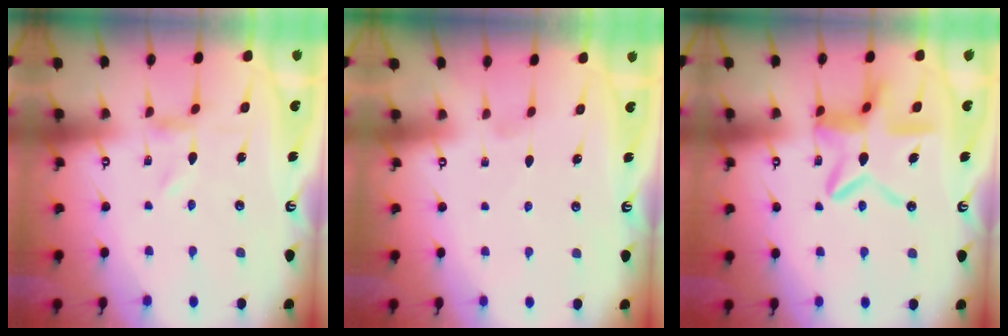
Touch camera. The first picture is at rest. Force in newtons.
{"total": 0.0}
{"total": 14.8, "press": 14.7, "slide": 1.4}